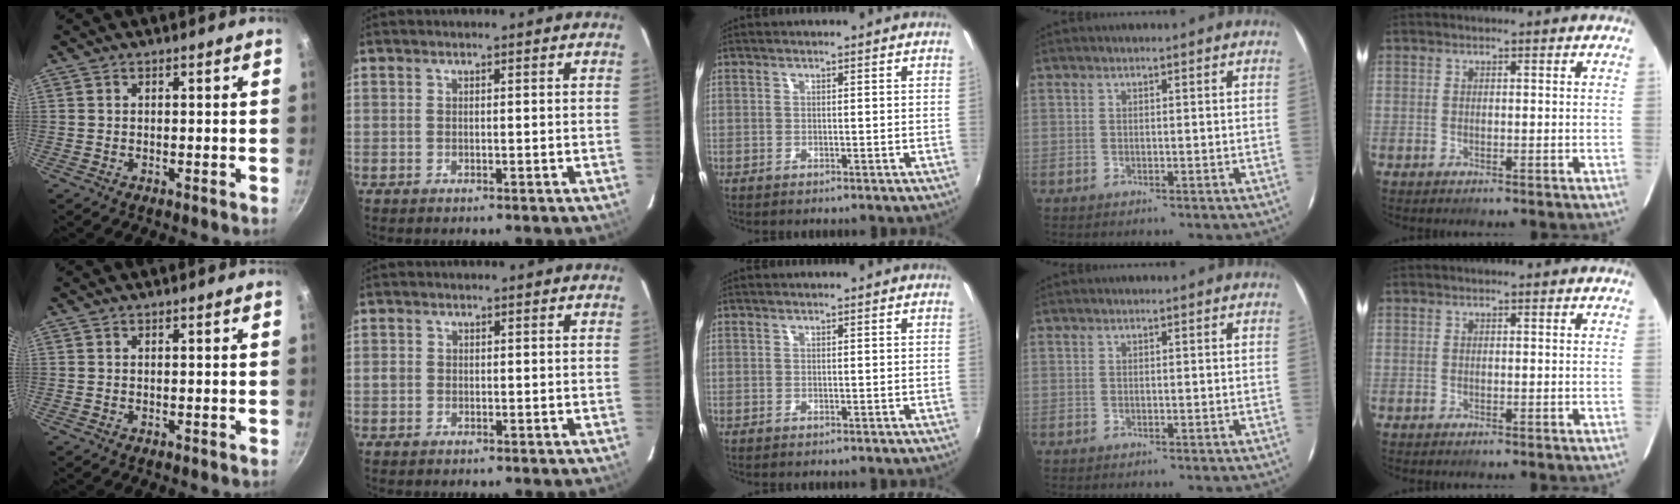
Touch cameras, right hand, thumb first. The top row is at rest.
{"index": {"total": 1.3, "force": [-0.3, 1.2, 0.2], "torque": [-0.002, -0.001, -0.007]}}